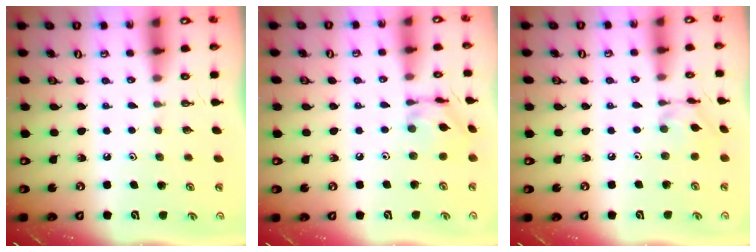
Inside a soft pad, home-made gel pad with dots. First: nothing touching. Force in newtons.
{"total": 9.7, "press": 9.7, "slide": 0.7}
{"total": 5.3, "press": 5.3, "slide": 0.2}